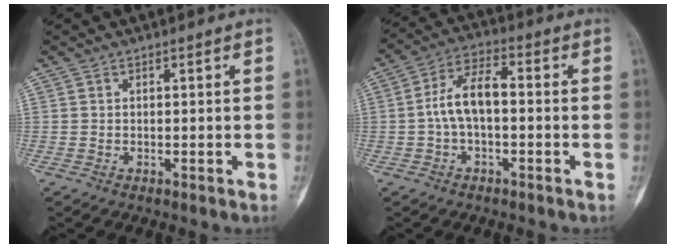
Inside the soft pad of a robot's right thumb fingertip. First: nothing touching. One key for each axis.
{"total": 8.5, "fx": -0.7, "fy": 4.4, "fz": 7.2, "tx": -0.134, "ty": 0.031, "tz": -0.023}